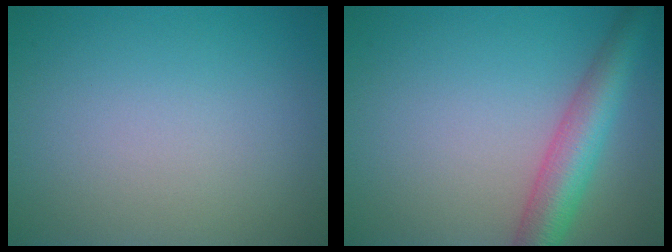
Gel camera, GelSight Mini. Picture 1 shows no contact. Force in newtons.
{"total": 5.3, "press": 5.3, "slide": 0.2}